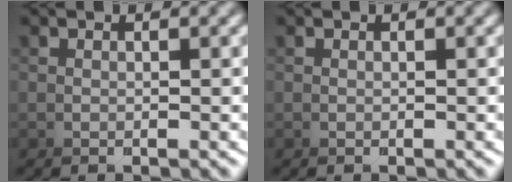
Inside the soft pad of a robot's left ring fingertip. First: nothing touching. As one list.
[{"total": 0.0}]